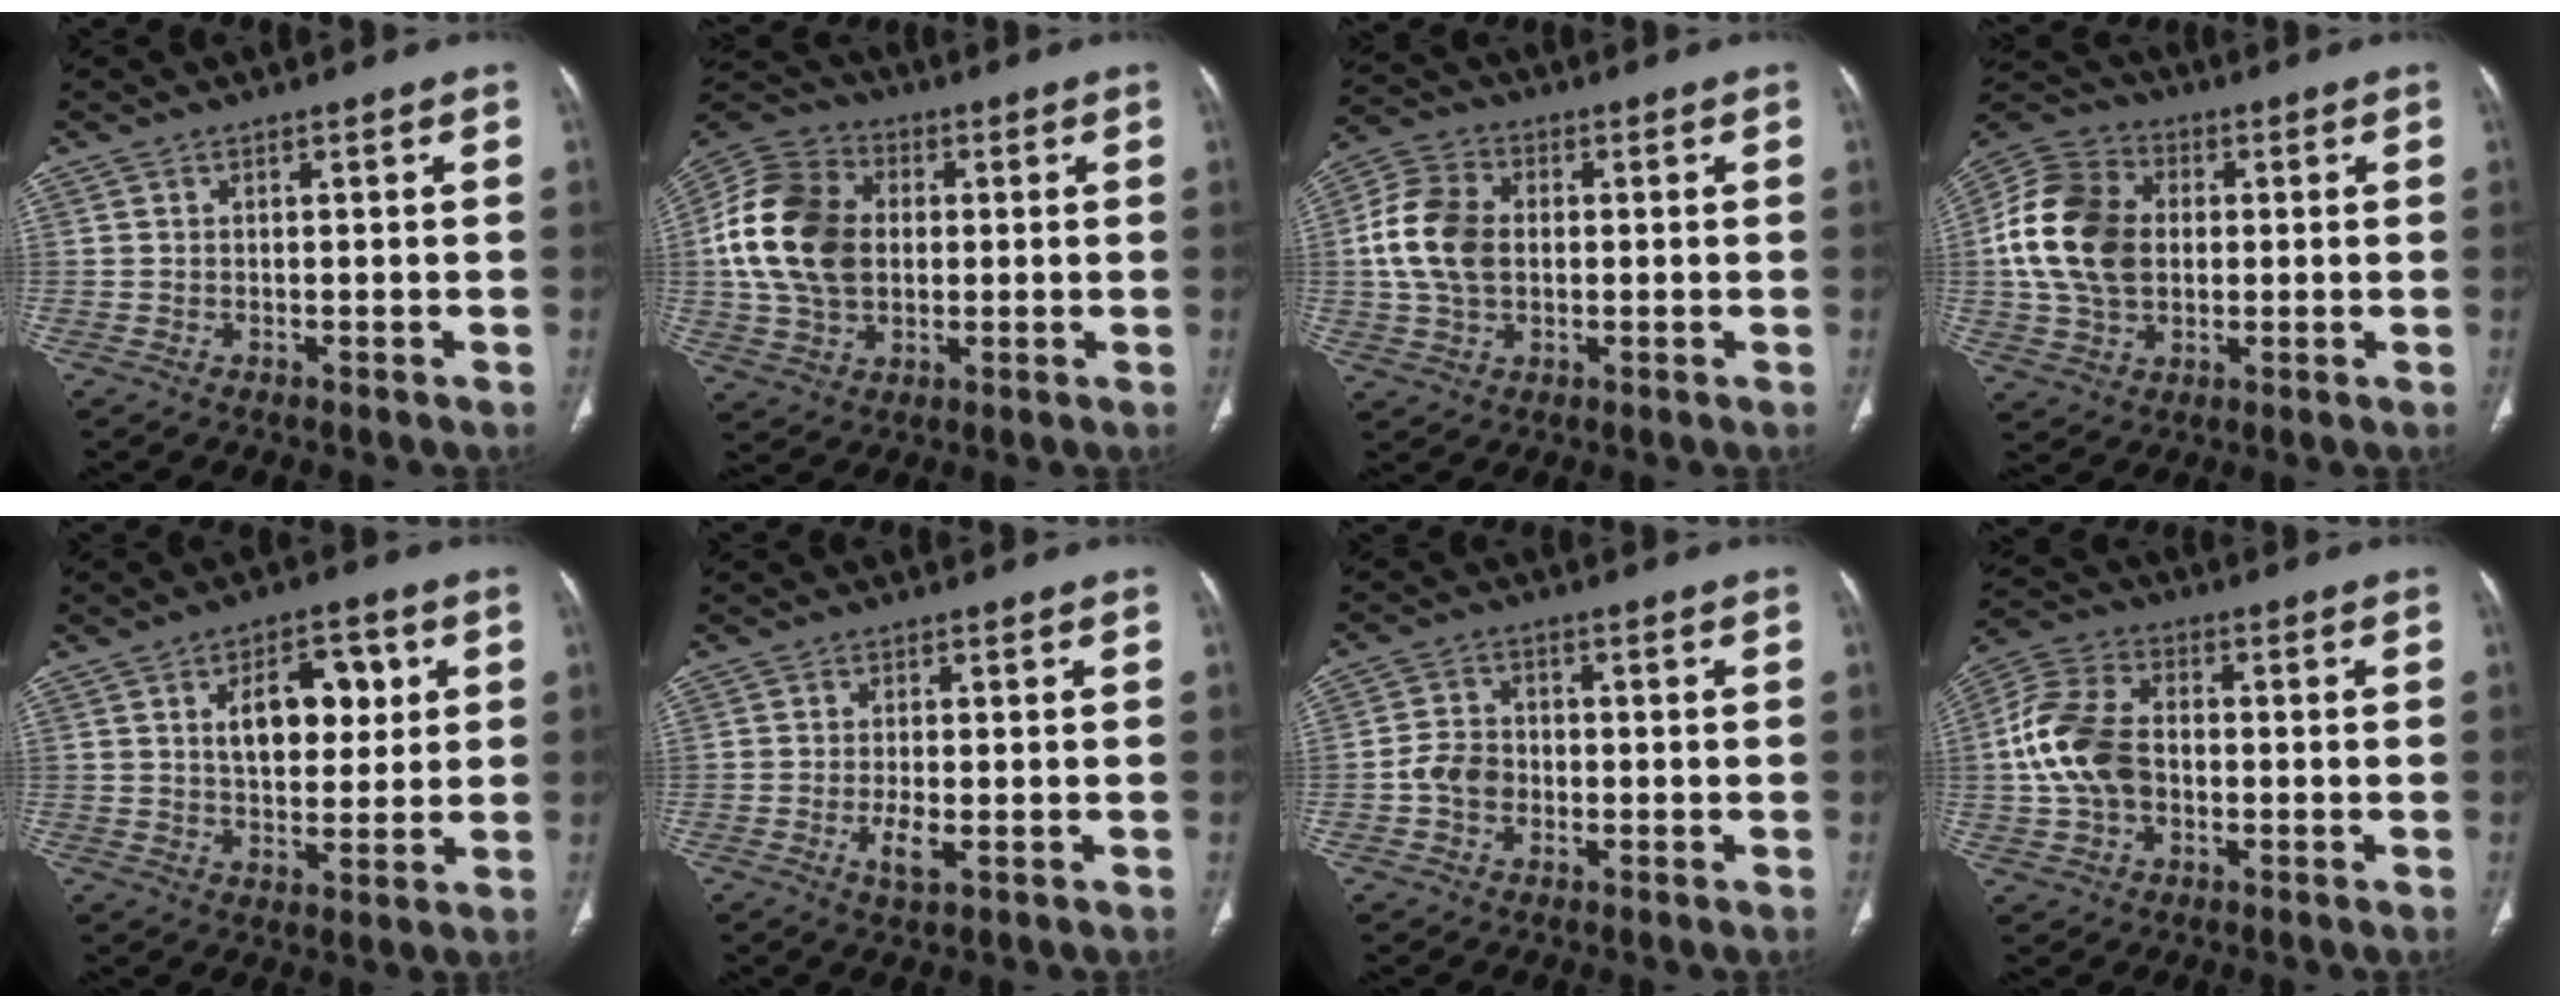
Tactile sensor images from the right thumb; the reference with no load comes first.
{"total": 18.3, "force": [1.1, 13.5, 12.3], "torque": [-0.228, 0.018, 0.019]}
{"total": 11.5, "force": [0.4, 8.2, 8.0], "torque": [-0.153, 0.016, 0.006]}
{"total": 17.3, "force": [0.9, 12.8, 11.6], "torque": [-0.214, 0.019, 0.014]}
{"total": 11.4, "force": [3.1, 6.5, 8.8], "torque": [-0.092, -0.003, 0.050]}
{"total": 3.3, "force": [-0.9, 1.1, 3.0], "torque": [-0.064, -0.007, -0.017]}
{"total": 5.2, "force": [-1.2, 4.2, 2.8], "torque": [-0.038, 0.015, -0.030]}
{"total": 12.9, "force": [-0.9, 9.0, 9.2], "torque": [-0.180, 0.029, -0.023]}